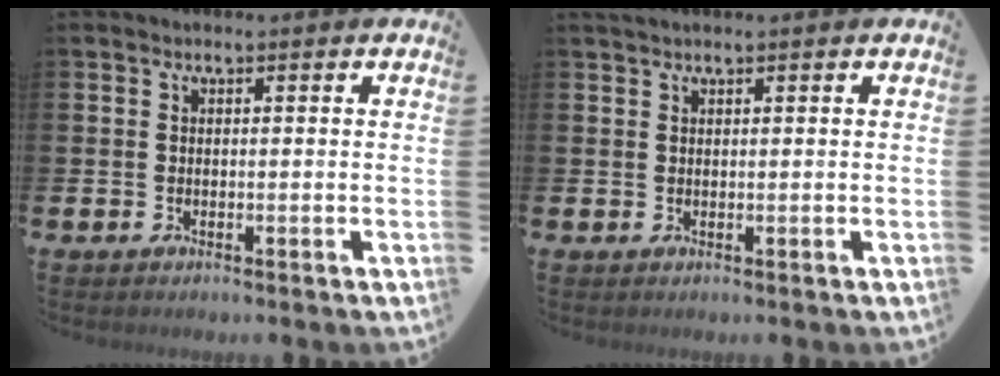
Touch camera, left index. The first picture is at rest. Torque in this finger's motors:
{"motor_torque": [0.28, -0.19, 0.04, 0.05]}